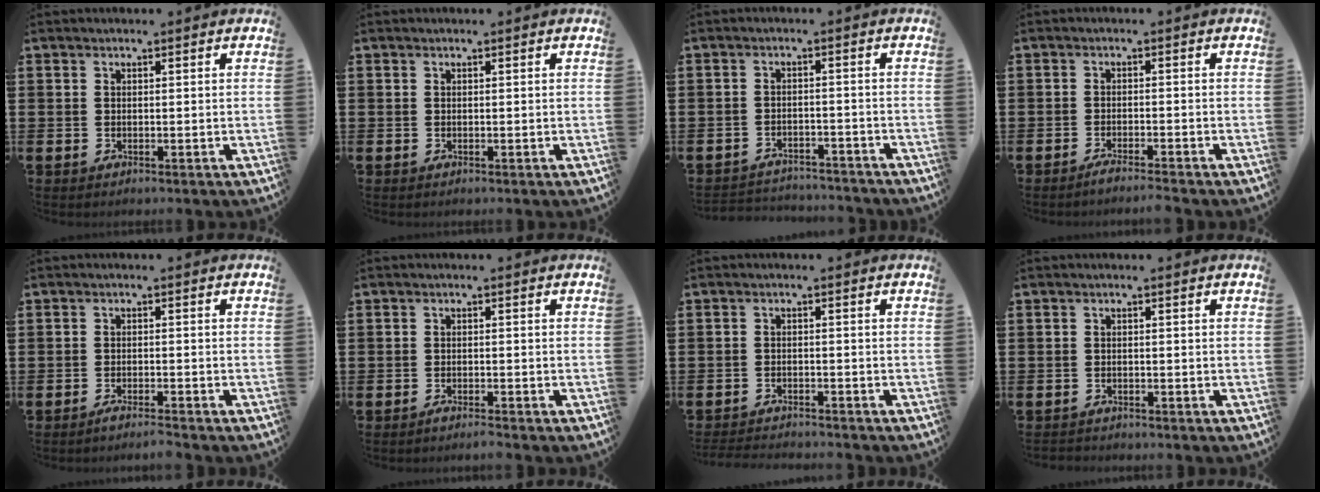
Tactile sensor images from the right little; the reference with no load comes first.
{"total": 0.0}
{"total": 2.5, "force": [-2.5, 0.2, -0.2], "torque": [-0.004, 0.002, -0.055]}
{"total": 1.8, "force": [-1.6, -0.1, 0.8], "torque": [-0.012, 0.002, -0.031]}
{"total": 1.7, "force": [-1.5, -0.1, 0.7], "torque": [-0.011, 0.001, -0.029]}
{"total": 1.1, "force": [-1.0, 0.0, 0.4], "torque": [-0.008, -0.004, -0.019]}
{"total": 2.0, "force": [-2.0, -0.1, 0.0], "torque": [-0.003, 0.002, -0.042]}
{"total": 0.8, "force": [-0.8, 0.1, -0.1], "torque": [-0.001, 0.001, -0.018]}